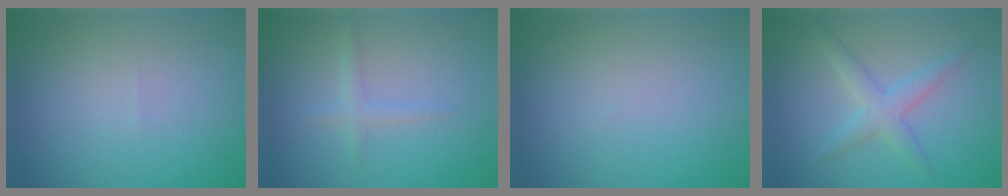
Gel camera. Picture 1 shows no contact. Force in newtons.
{"total": 1.3, "press": 1.3, "slide": 0.1}
{"total": 0.0}
{"total": 2.9, "press": 2.9, "slide": 0.0}